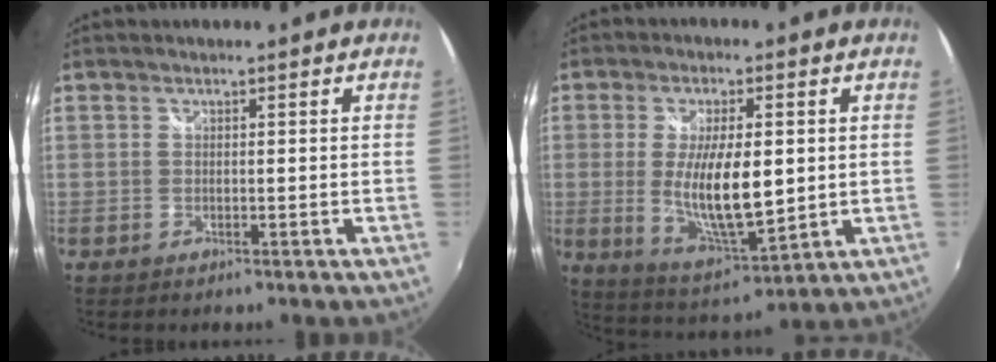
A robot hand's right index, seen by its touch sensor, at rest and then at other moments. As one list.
[{"total": 13.3, "force": [-0.3, 4.6, 12.4], "torque": [-0.230, -0.019, 0.007]}]